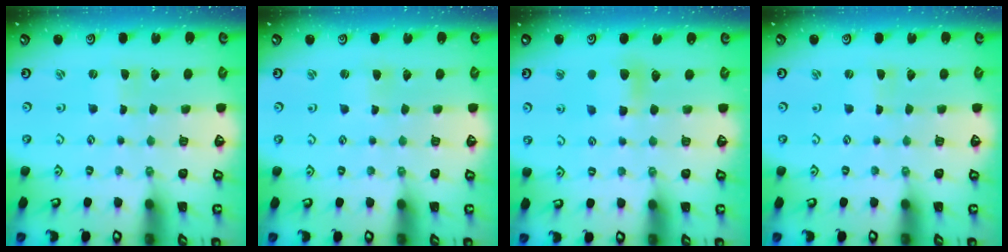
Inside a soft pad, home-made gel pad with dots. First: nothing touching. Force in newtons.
{"total": 1.0, "press": 1.0, "slide": 0.1}
{"total": 7.6, "press": 7.6, "slide": 0.6}
{"total": 0.0}